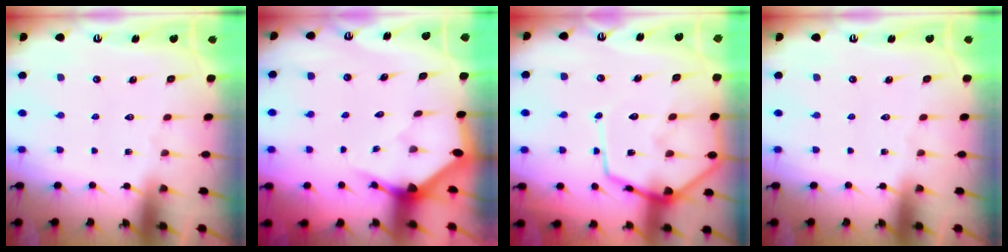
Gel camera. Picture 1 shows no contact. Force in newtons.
{"total": 3.4, "press": 3.4, "slide": 0.1}
{"total": 15.0, "press": 14.9, "slide": 1.4}
{"total": 0.0}